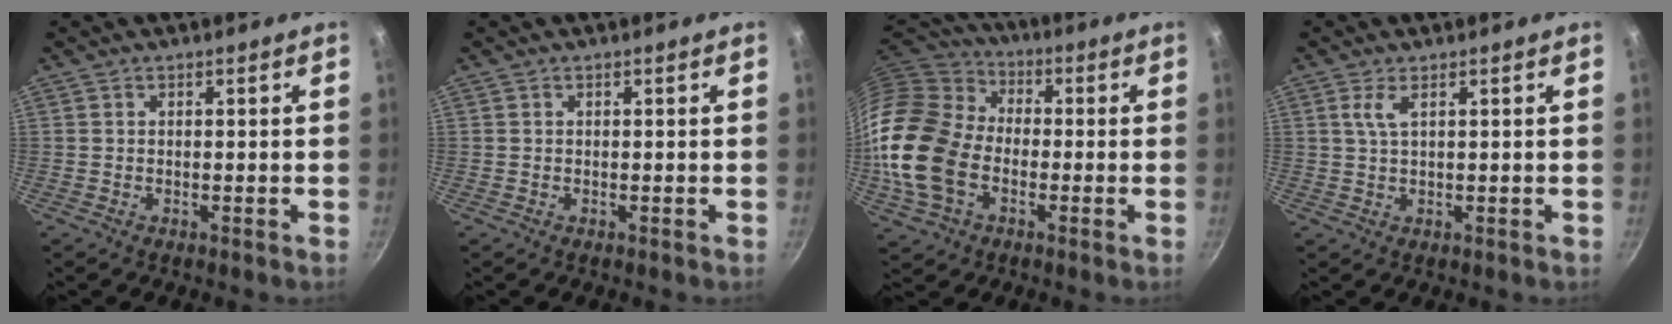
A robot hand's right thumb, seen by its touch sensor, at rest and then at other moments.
{"total": 0.0}
{"total": 22.2, "force": [-3.8, 15.9, 15.0], "torque": [-0.304, 0.035, -0.084]}
{"total": 2.7, "force": [1.1, 0.7, 2.3], "torque": [-0.052, -0.001, 0.026]}